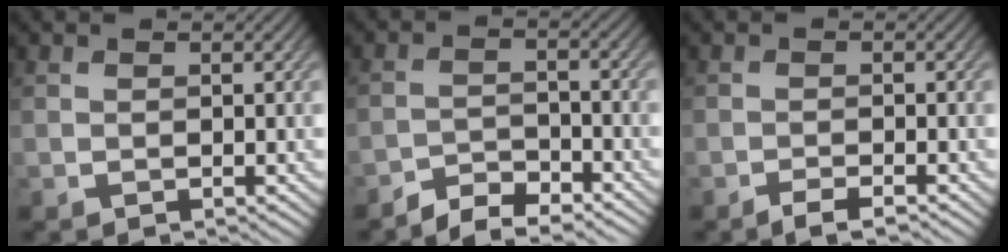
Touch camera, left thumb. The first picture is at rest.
{"total": 4.2, "force": [-3.9, 1.0, 1.4], "torque": [-0.025, 0.002, -0.076]}
{"total": 2.1, "force": [-1.6, 0.3, 1.4], "torque": [-0.019, 0.003, -0.034]}